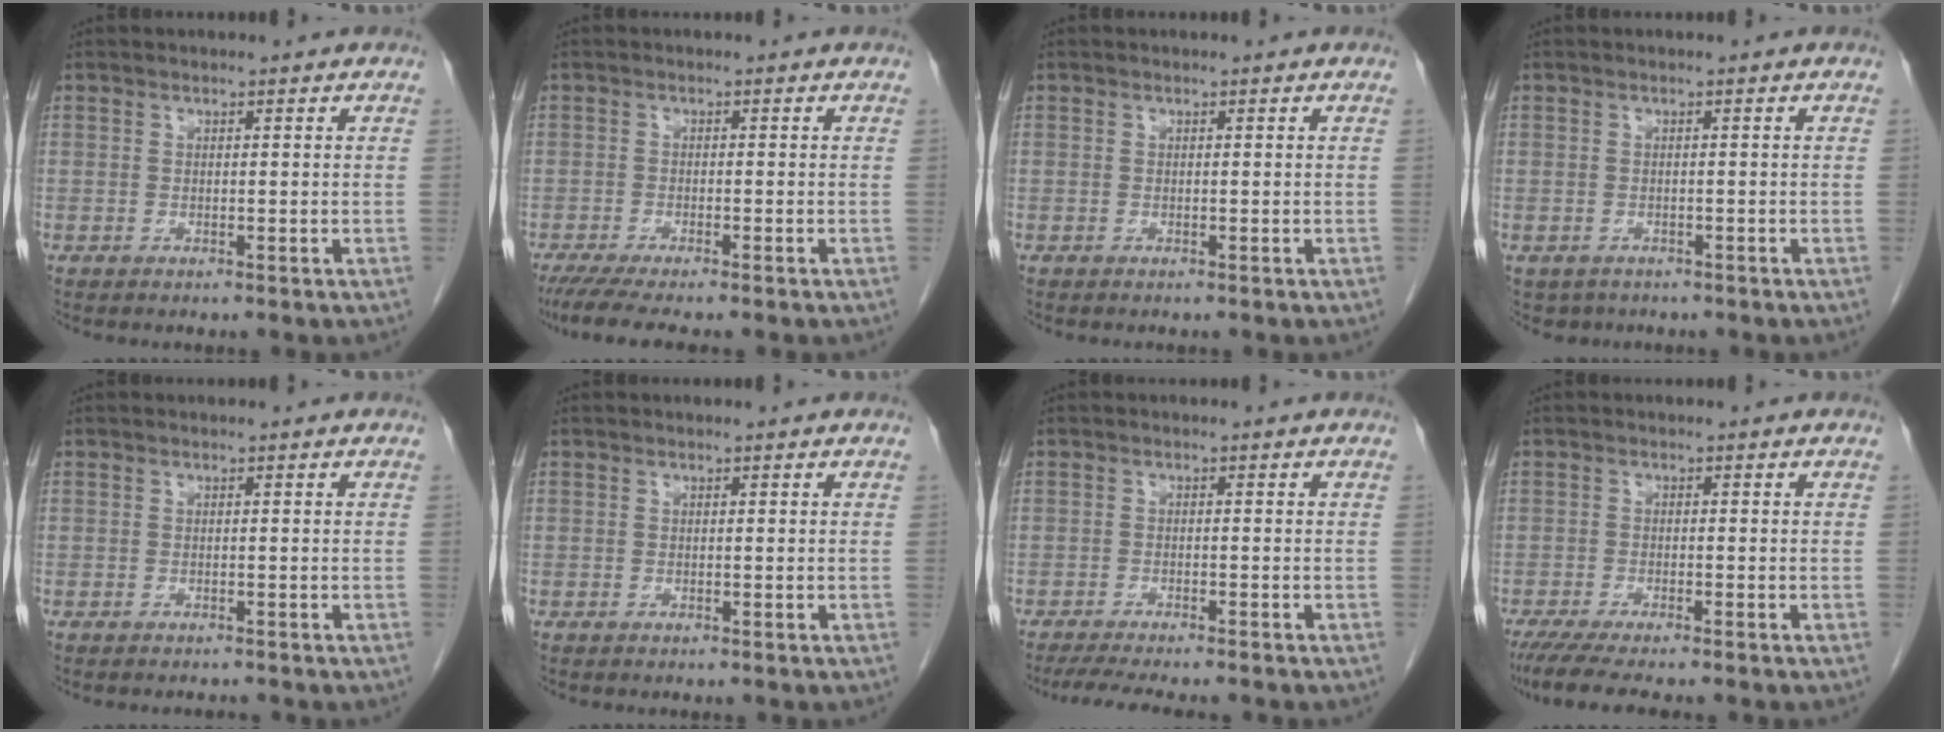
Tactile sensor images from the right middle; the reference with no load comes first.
{"total": 6.8, "force": [-5.6, 0.4, 3.8], "torque": [-0.056, -0.015, -0.089]}
{"total": 0.0}
{"total": 2.5, "force": [-1.8, 1.8, 0.3], "torque": [-0.007, 0.003, -0.024]}
{"total": 0.9, "force": [-0.9, -0.1, 0.0], "torque": [-0.006, -0.006, -0.011]}
{"total": 0.0}
{"total": 8.6, "force": [-7.4, 0.9, 4.2], "torque": [-0.063, -0.015, -0.110]}
{"total": 7.3, "force": [-6.1, 0.3, 4.0], "torque": [-0.056, -0.018, -0.098]}